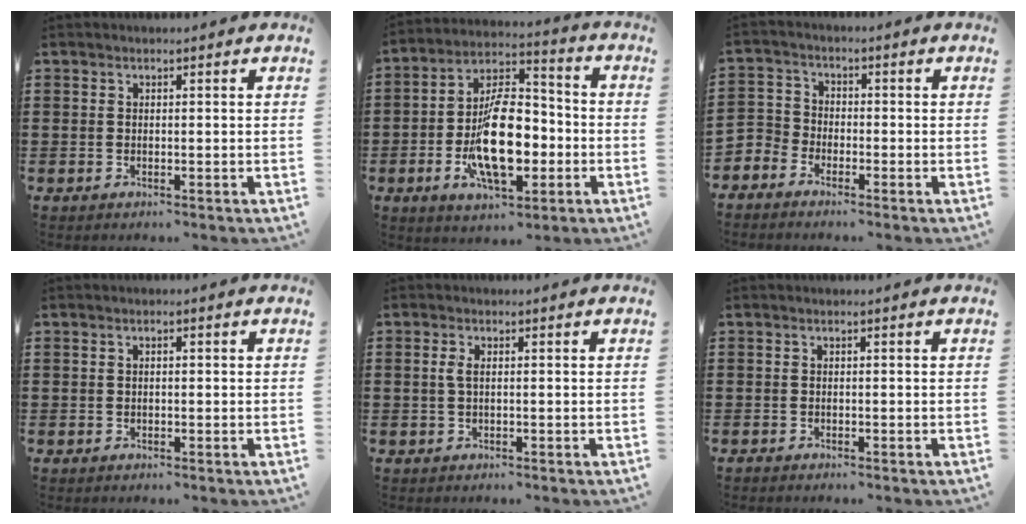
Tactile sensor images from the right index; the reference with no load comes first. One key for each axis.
{"total": 14.8, "fx": -3.6, "fy": 7.2, "fz": 12.4, "tx": -0.236, "ty": -0.003, "tz": -0.063}
{"total": 3.1, "fx": -2.8, "fy": 1.4, "fz": -0.1, "tx": -0.019, "ty": 0.002, "tz": -0.065}
{"total": 0.6, "fx": 0.0, "fy": 0.3, "fz": 0.5, "tx": -0.012, "ty": 0.000, "tz": 0.000}
{"total": 1.7, "fx": 0.2, "fy": 0.6, "fz": 1.6, "tx": -0.032, "ty": 0.004, "tz": 0.001}
{"total": 0.5, "fx": -0.5, "fy": 0.0, "fz": 0.0, "tx": -0.001, "ty": -0.001, "tz": -0.011}